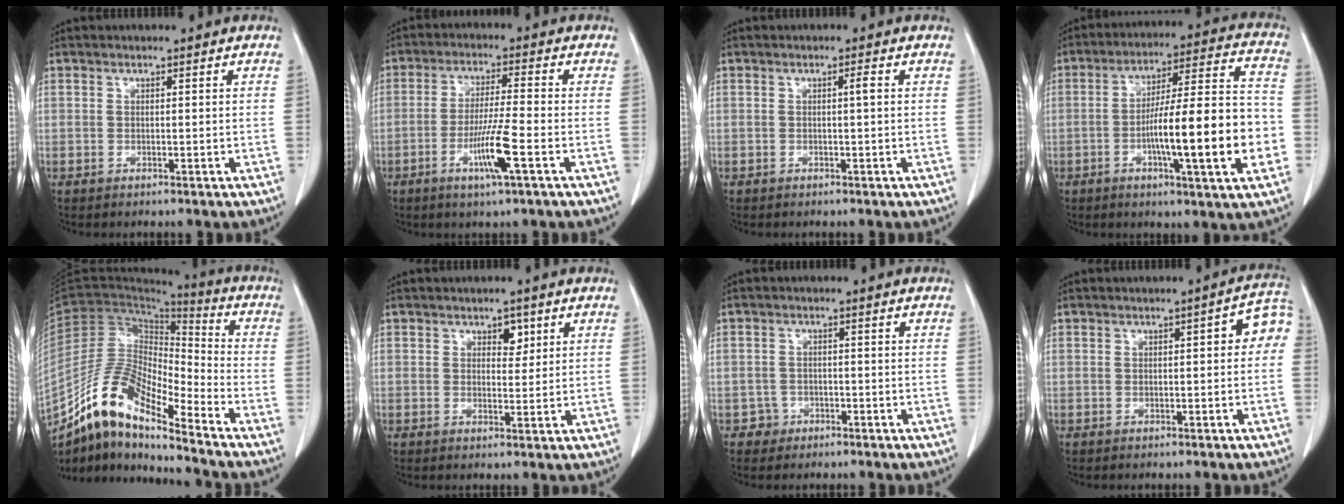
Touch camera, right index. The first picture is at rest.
{"total": 7.6, "force": [-3.0, -0.4, 7.0], "torque": [-0.133, -0.012, -0.056]}
{"total": 0.9, "force": [0.1, -0.1, 0.9], "torque": [-0.014, 0.002, 0.001]}
{"total": 18.2, "force": [-4.3, 1.4, 17.6], "torque": [-0.265, 0.013, -0.064]}
{"total": 14.6, "force": [-11.8, 2.4, 8.3], "torque": [-0.162, 0.032, -0.216]}
{"total": 2.6, "force": [1.3, 1.5, 1.6], "torque": [-0.019, 0.000, 0.020]}
{"total": 2.3, "force": [-1.2, 1.9, -0.4], "torque": [0.014, 0.013, -0.023]}
{"total": 4.5, "force": [0.3, 1.4, 4.2], "torque": [-0.046, 0.020, -0.002]}